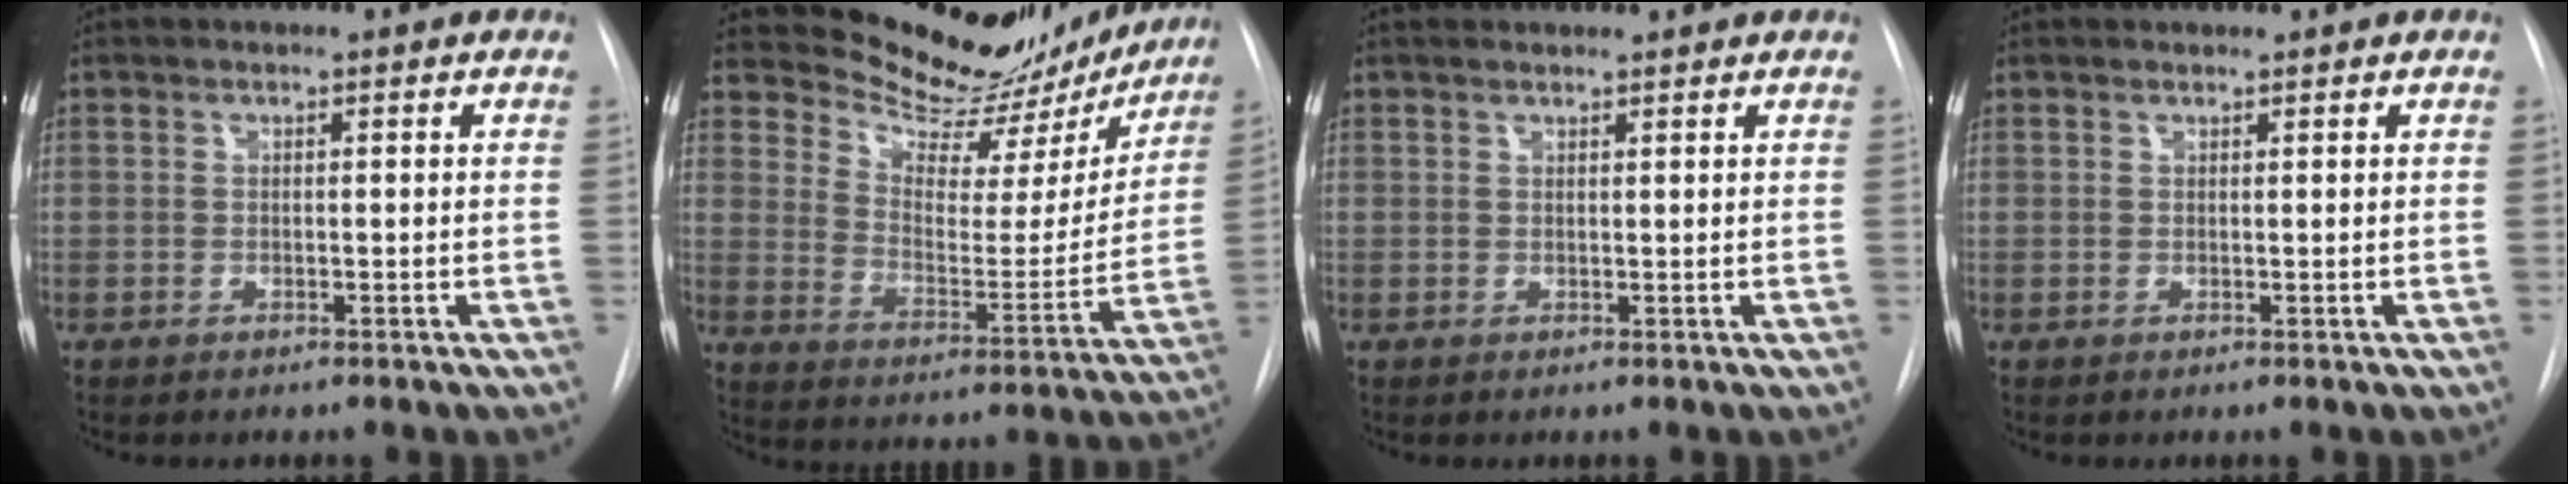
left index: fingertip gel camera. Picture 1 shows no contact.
{"total": 19.8, "force": [18.4, 5.5, 4.7], "torque": [-0.060, -0.035, 0.247]}
{"total": 2.3, "force": [2.1, 0.6, 0.5], "torque": [-0.005, 0.025, 0.035]}
{"total": 0.6, "force": [0.6, 0.0, 0.0], "torque": [-0.008, 0.005, 0.012]}